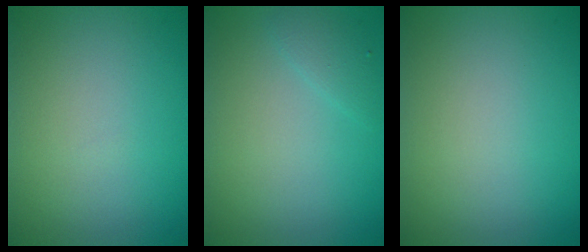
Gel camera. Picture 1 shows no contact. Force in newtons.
{"total": 1.2, "press": 1.2, "slide": 0.1}
{"total": 0.0}